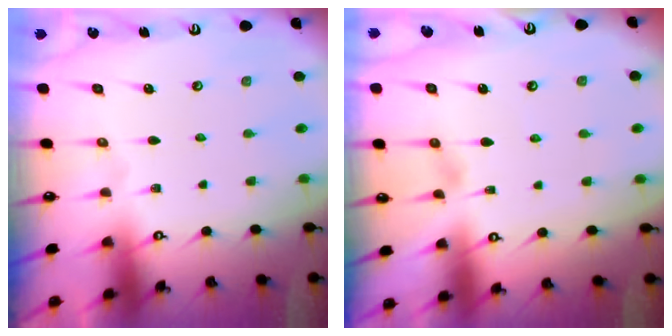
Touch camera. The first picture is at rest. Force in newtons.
{"total": 0.0}